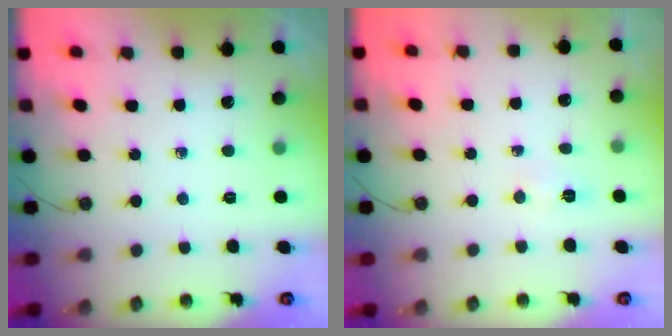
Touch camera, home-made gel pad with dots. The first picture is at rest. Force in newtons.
{"total": 3.4, "press": 3.2, "slide": 1.1}